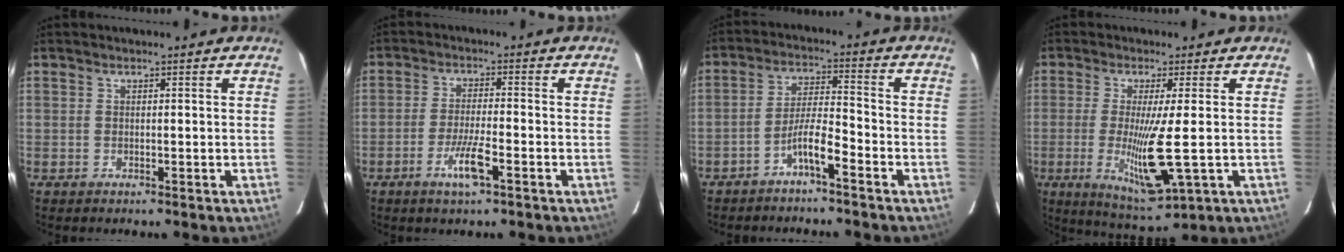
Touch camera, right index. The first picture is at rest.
{"total": 5.4, "force": [-2.7, 0.4, 4.7], "torque": [-0.089, -0.006, -0.050]}
{"total": 5.6, "force": [-3.6, 0.2, 4.3], "torque": [-0.079, 0.011, -0.071]}
{"total": 10.0, "force": [-1.4, 0.6, 9.8], "torque": [-0.183, -0.033, -0.023]}